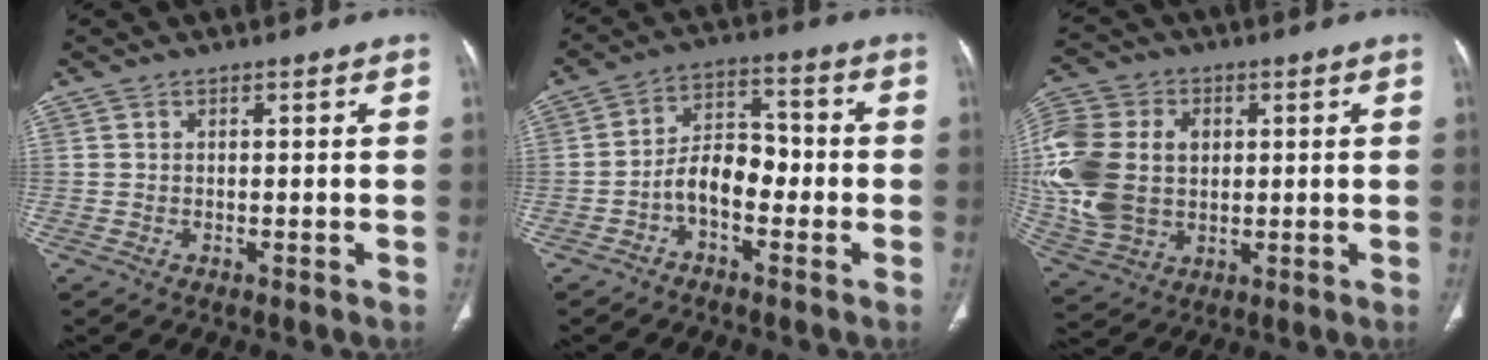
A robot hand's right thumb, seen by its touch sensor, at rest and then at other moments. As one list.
[{"total": 7.8, "force": [-2.6, 4.6, 5.7], "torque": [-0.078, 0.040, -0.055]}, {"total": 18.8, "force": [1.4, 14.1, 12.4], "torque": [-0.273, 0.005, 0.035]}]